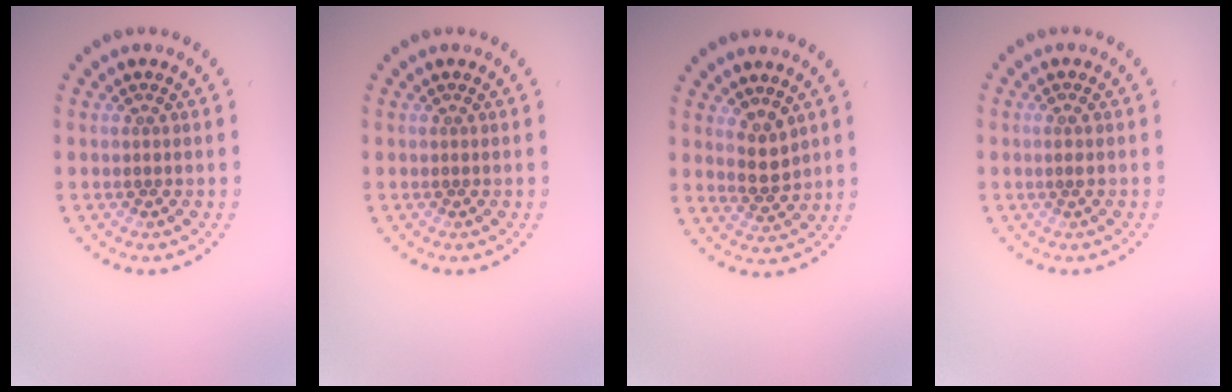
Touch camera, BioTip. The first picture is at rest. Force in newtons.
{"total": 0.0}
{"total": 2.2, "press": 2.0, "slide": 0.9}
{"total": 0.5, "press": 0.2, "slide": 0.5}